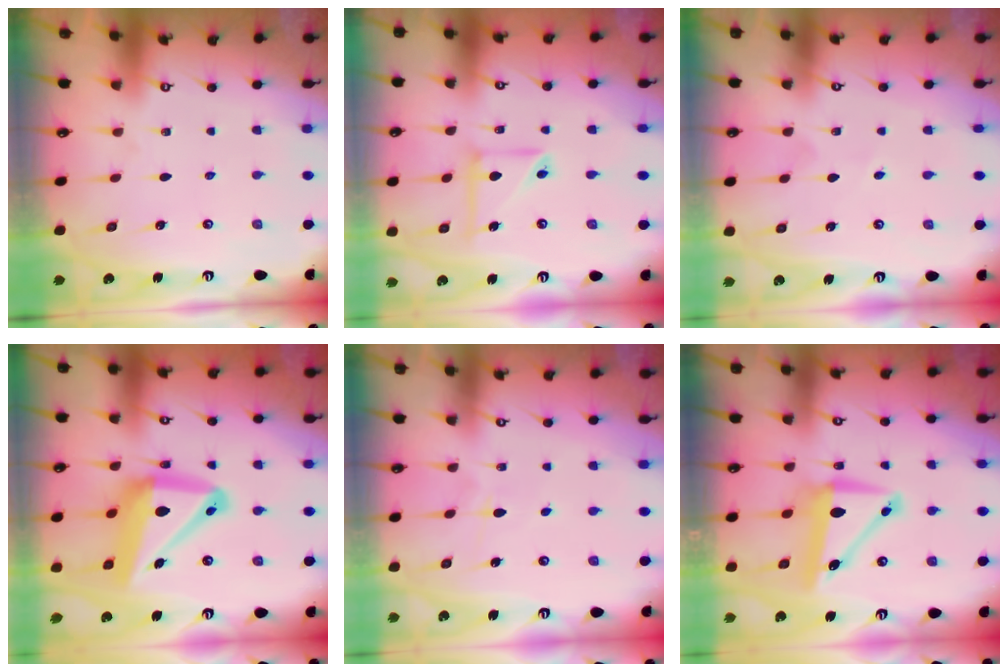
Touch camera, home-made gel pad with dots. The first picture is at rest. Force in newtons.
{"total": 9.1, "press": 9.0, "slide": 1.2}
{"total": 1.8, "press": 1.8, "slide": 0.4}
{"total": 17.2, "press": 17.1, "slide": 2.3}
{"total": 4.3, "press": 4.2, "slide": 0.6}
{"total": 9.6, "press": 9.5, "slide": 1.4}